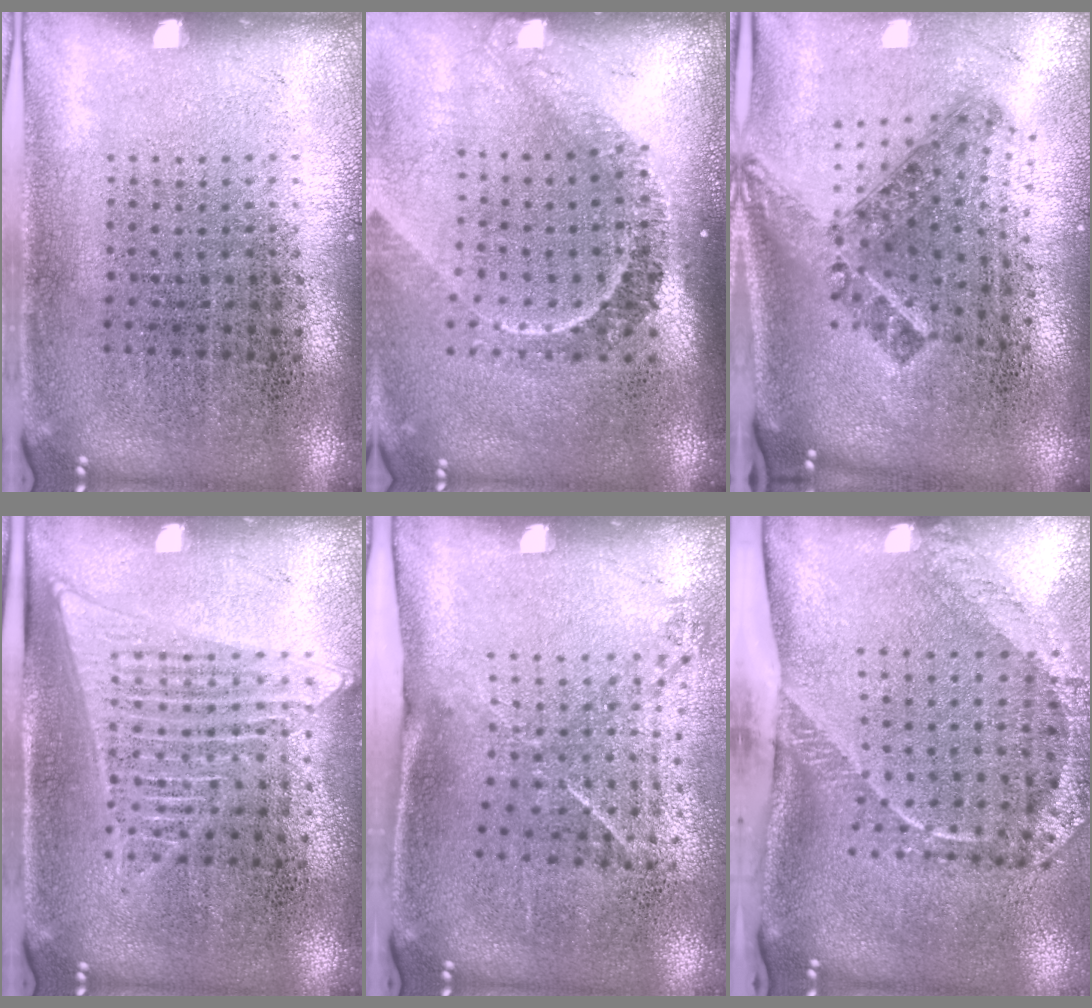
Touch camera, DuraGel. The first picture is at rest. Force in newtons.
{"total": 2.2, "press": 1.5, "slide": 1.5}
{"total": 1.6, "press": 1.1, "slide": 1.1}
{"total": 1.6, "press": 1.5, "slide": 0.6}
{"total": 1.5, "press": 1.0, "slide": 1.1}
{"total": 2.7, "press": 1.7, "slide": 2.0}